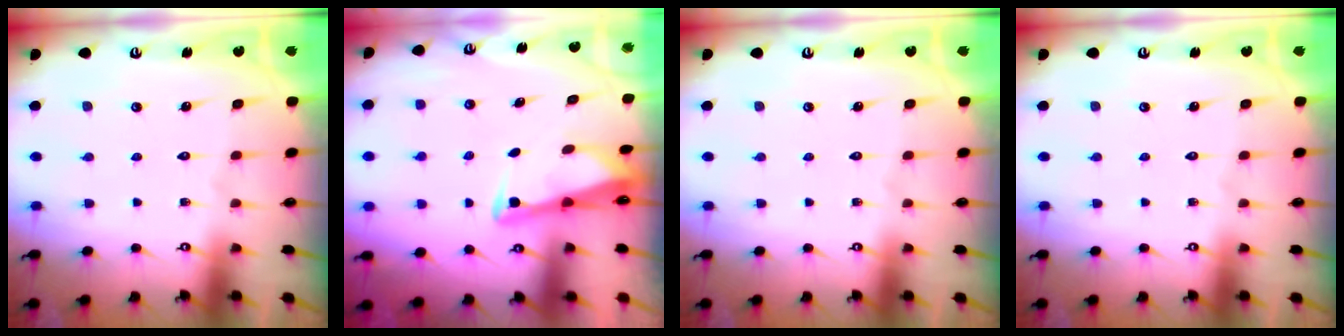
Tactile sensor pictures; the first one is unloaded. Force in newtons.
{"total": 2.8, "press": 2.8, "slide": 0.3}
{"total": 0.0}
{"total": 0.0}